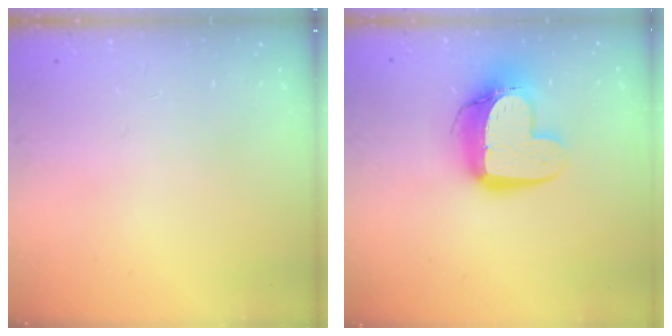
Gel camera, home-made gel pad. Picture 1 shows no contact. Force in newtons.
{"total": 14.2, "press": 14.2, "slide": 1.4}